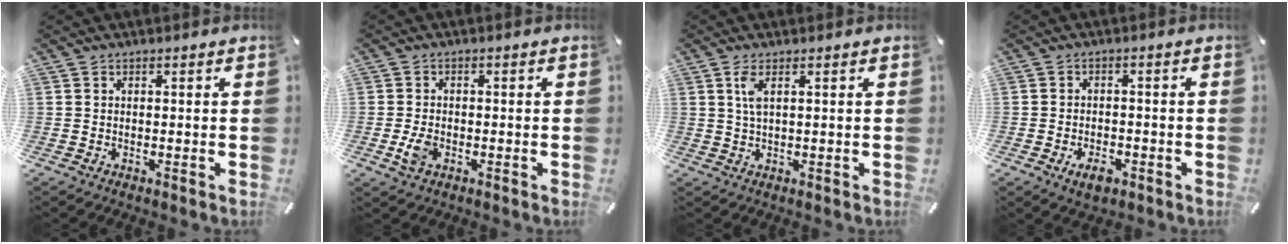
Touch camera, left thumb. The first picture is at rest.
{"total": 3.9, "force": [-1.2, 2.7, 2.6], "torque": [-0.065, 0.000, -0.024]}
{"total": 3.5, "force": [1.1, 0.9, 3.2], "torque": [-0.075, 0.003, 0.014]}
{"total": 4.2, "force": [-2.1, 2.5, 2.6], "torque": [-0.054, 0.006, -0.040]}